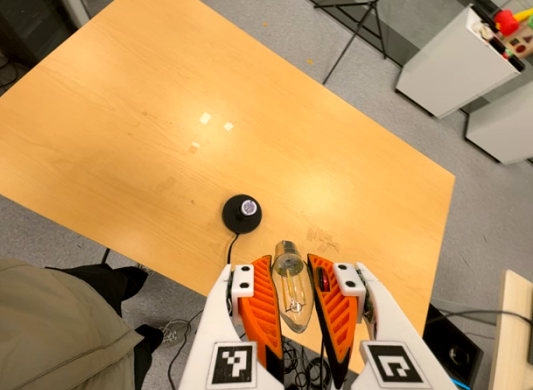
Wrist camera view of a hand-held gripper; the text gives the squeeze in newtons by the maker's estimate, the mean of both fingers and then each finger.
{"total": 20.6, "left": 22.2, "right": 19.0}